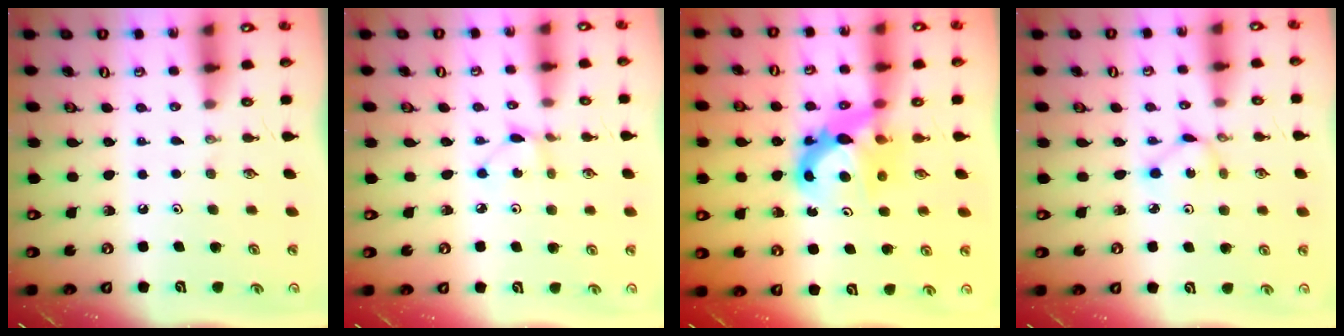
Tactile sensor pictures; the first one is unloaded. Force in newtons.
{"total": 2.2, "press": 2.2, "slide": 0.3}
{"total": 8.5, "press": 8.5, "slide": 0.6}
{"total": 1.9, "press": 1.9, "slide": 0.1}